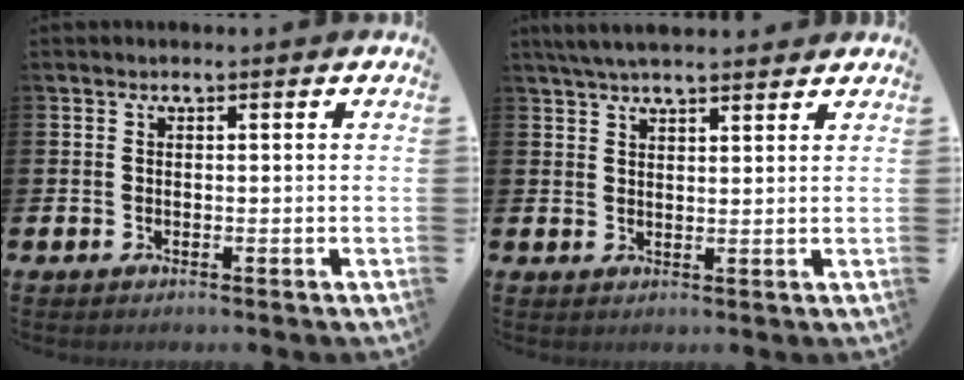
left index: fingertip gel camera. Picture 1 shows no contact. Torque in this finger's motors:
{"motor_torque": [1.04, -1.09, 0.44, 0.21]}